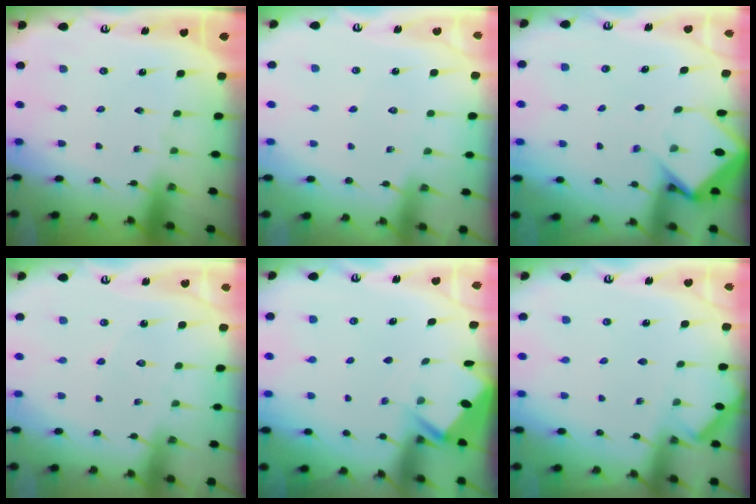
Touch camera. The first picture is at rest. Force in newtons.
{"total": 4.0, "press": 3.9, "slide": 0.5}
{"total": 5.8, "press": 5.8, "slide": 0.6}
{"total": 3.9, "press": 3.9, "slide": 0.3}
{"total": 2.8, "press": 2.8, "slide": 0.4}
{"total": 3.0, "press": 2.9, "slide": 0.3}